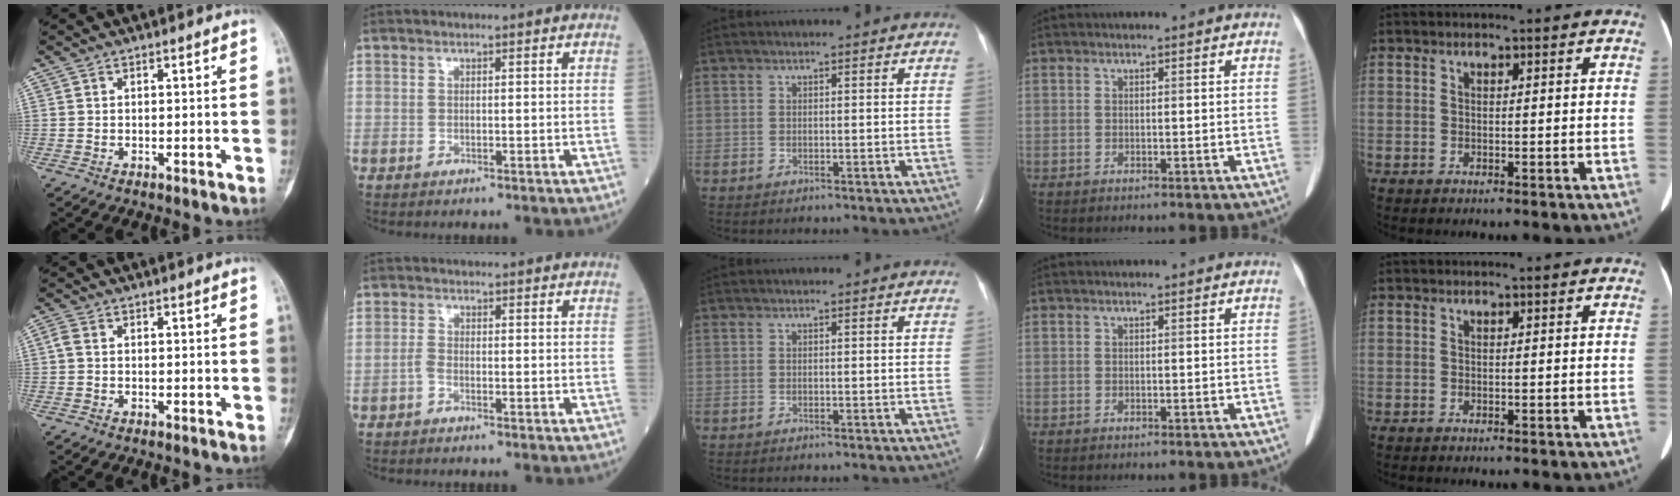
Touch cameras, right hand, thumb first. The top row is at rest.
{"thumb": {"total": 1.5, "force": [0.0, 1.0, 1.1], "torque": [-0.027, 0.002, -0.004]}, "index": {"total": 1.2, "force": [-0.7, 0.3, 0.9], "torque": [-0.025, -0.001, -0.017]}}